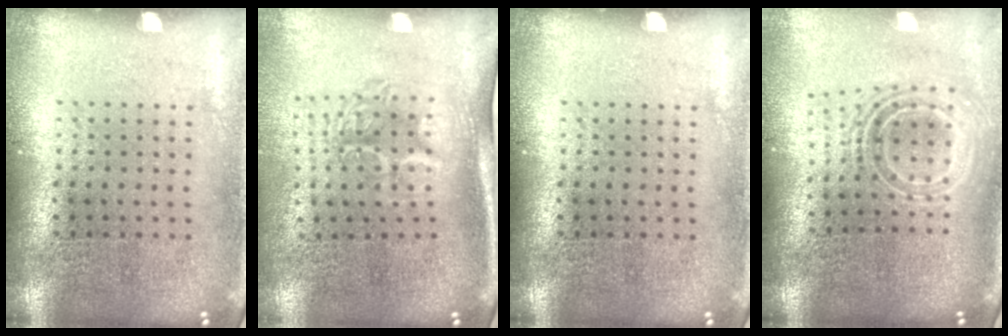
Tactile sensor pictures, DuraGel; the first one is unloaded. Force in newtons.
{"total": 1.7, "press": 1.3, "slide": 1.1}
{"total": 0.0}
{"total": 2.1, "press": 1.5, "slide": 1.4}